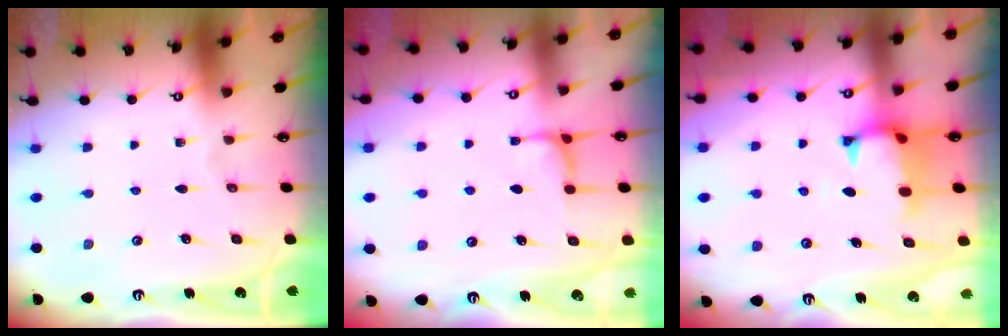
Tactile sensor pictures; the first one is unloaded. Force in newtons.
{"total": 1.2, "press": 1.0, "slide": 0.7}
{"total": 1.2, "press": 0.6, "slide": 1.0}